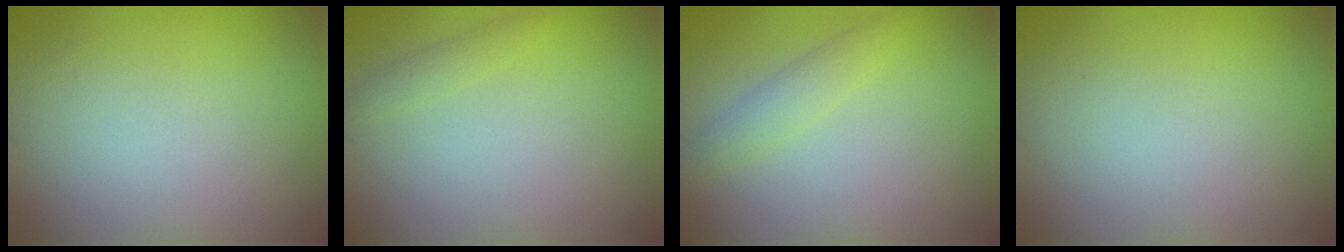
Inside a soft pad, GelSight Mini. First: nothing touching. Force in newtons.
{"total": 1.0, "press": 1.0, "slide": 0.1}
{"total": 1.7, "press": 1.7, "slide": 0.1}
{"total": 0.0}